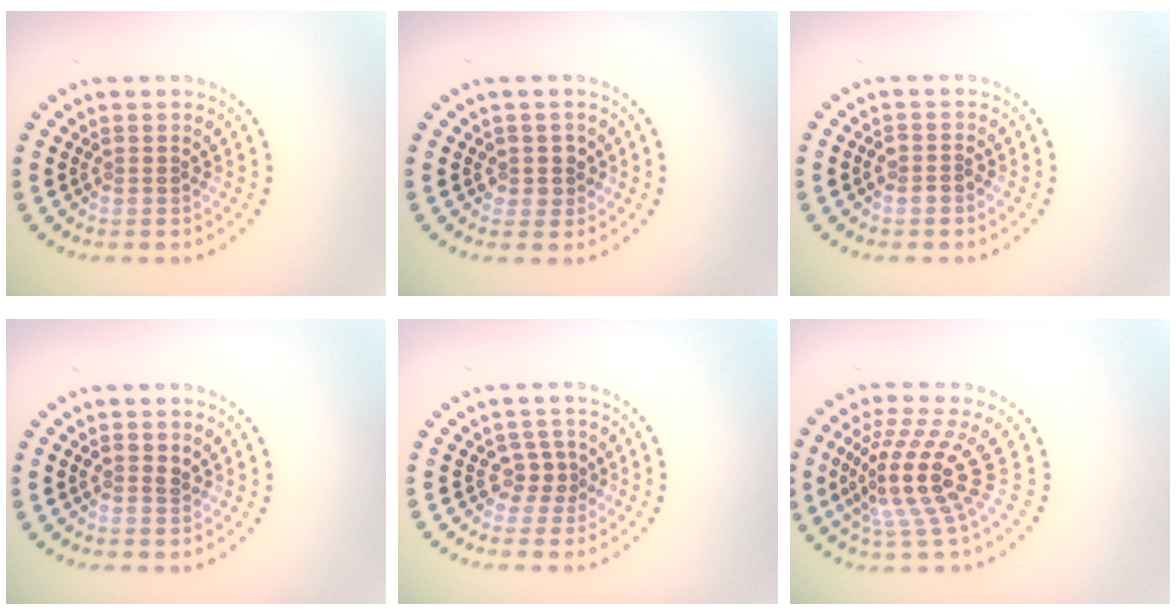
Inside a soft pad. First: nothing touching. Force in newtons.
{"total": 1.7, "press": 1.5, "slide": 0.9}
{"total": 1.2, "press": 1.1, "slide": 0.5}
{"total": 1.1, "press": 1.1, "slide": 0.2}
{"total": 1.9, "press": 1.5, "slide": 1.1}
{"total": 5.3, "press": 3.9, "slide": 3.6}